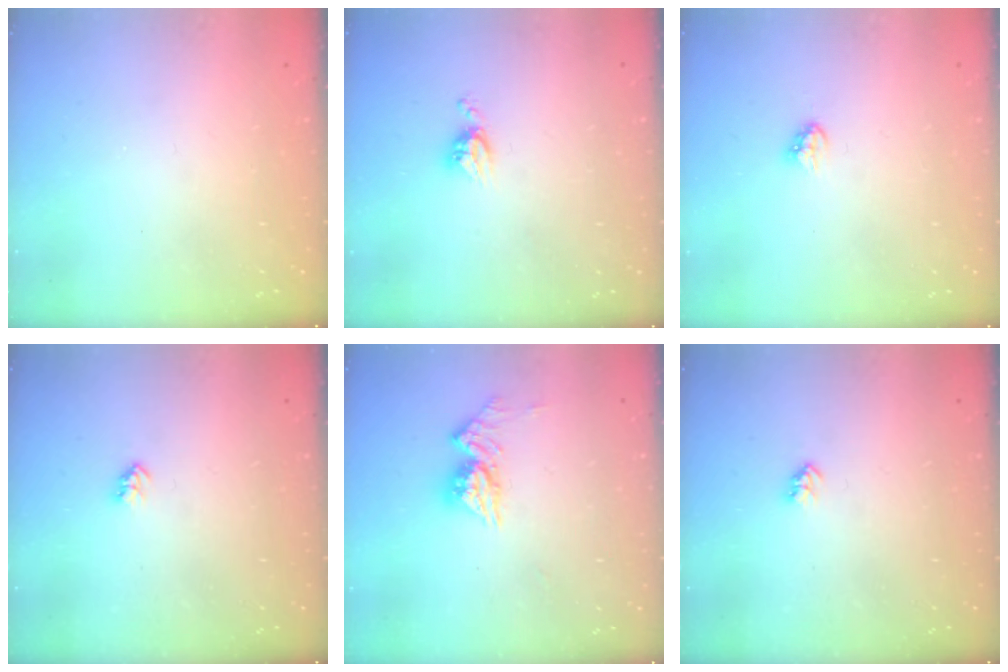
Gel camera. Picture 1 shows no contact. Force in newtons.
{"total": 4.7, "press": 4.7, "slide": 0.5}
{"total": 3.5, "press": 3.5, "slide": 0.2}
{"total": 2.6, "press": 2.6, "slide": 0.4}
{"total": 9.9, "press": 9.8, "slide": 0.9}
{"total": 2.6, "press": 2.6, "slide": 0.4}